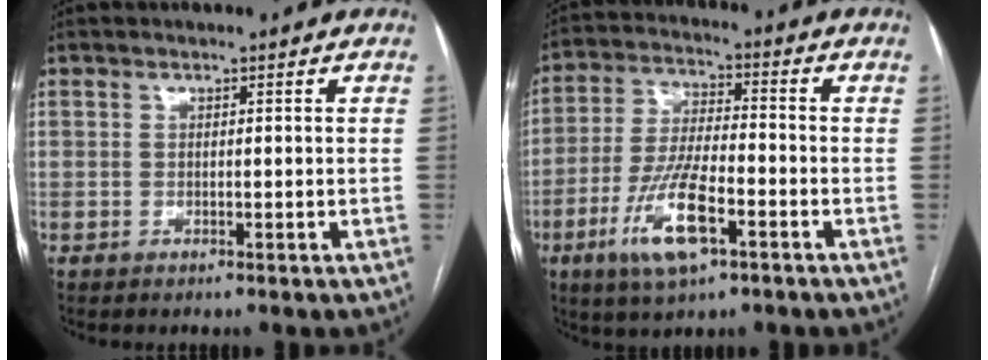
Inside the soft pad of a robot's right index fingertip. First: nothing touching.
{"total": 11.6, "force": [-5.2, 2.9, 9.9], "torque": [-0.204, -0.009, -0.093]}